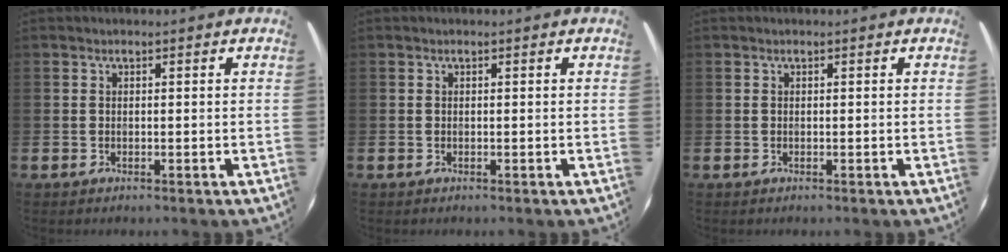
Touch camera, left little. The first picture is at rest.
{"total": 0.0}
{"total": 0.0}